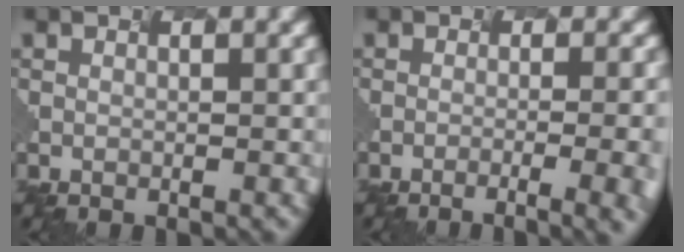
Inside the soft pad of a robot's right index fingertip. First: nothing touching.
{"total": 8.1, "force": [-3.1, 3.0, 6.9], "torque": [-0.046, 0.001, -0.002]}